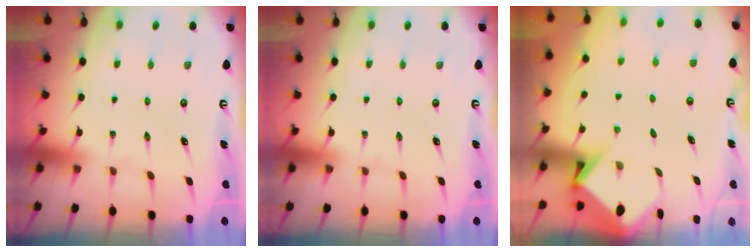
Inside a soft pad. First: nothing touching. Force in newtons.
{"total": 0.0}
{"total": 4.3, "press": 4.3, "slide": 0.3}